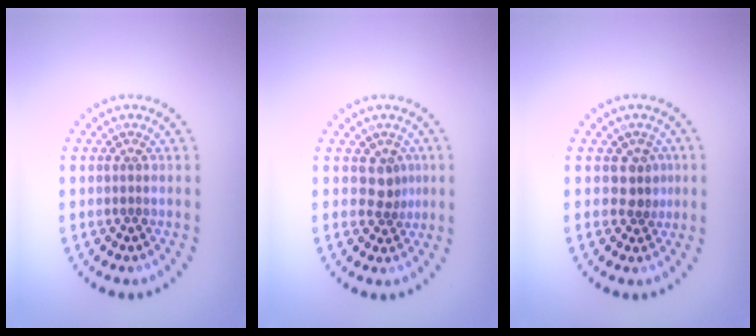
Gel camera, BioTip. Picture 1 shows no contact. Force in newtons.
{"total": 2.1, "press": 1.6, "slide": 1.4}
{"total": 2.0, "press": 1.6, "slide": 1.1}